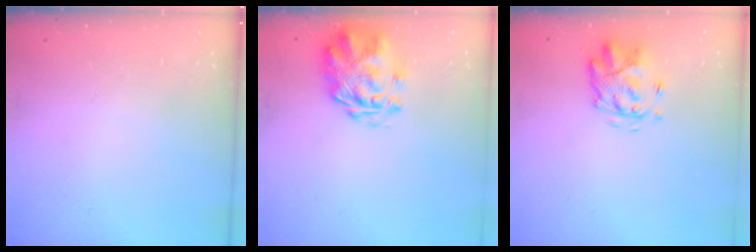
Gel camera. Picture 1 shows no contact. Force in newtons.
{"total": 3.1, "press": 2.7, "slide": 1.6}
{"total": 3.9, "press": 3.4, "slide": 1.8}